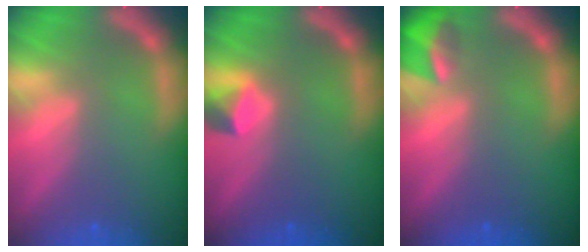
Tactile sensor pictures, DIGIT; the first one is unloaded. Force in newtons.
{"total": 1.9}
{"total": 3.4}